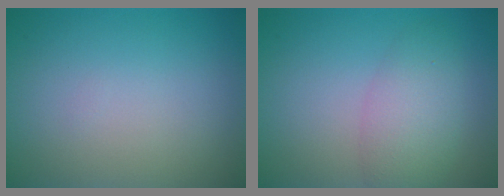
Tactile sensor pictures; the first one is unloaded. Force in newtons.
{"total": 3.8, "press": 3.8, "slide": 0.1}